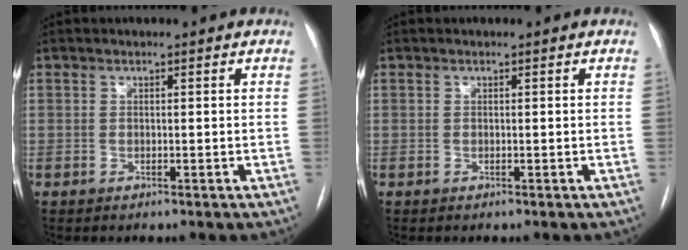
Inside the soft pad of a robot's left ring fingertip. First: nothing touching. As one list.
[{"total": 0.0}]